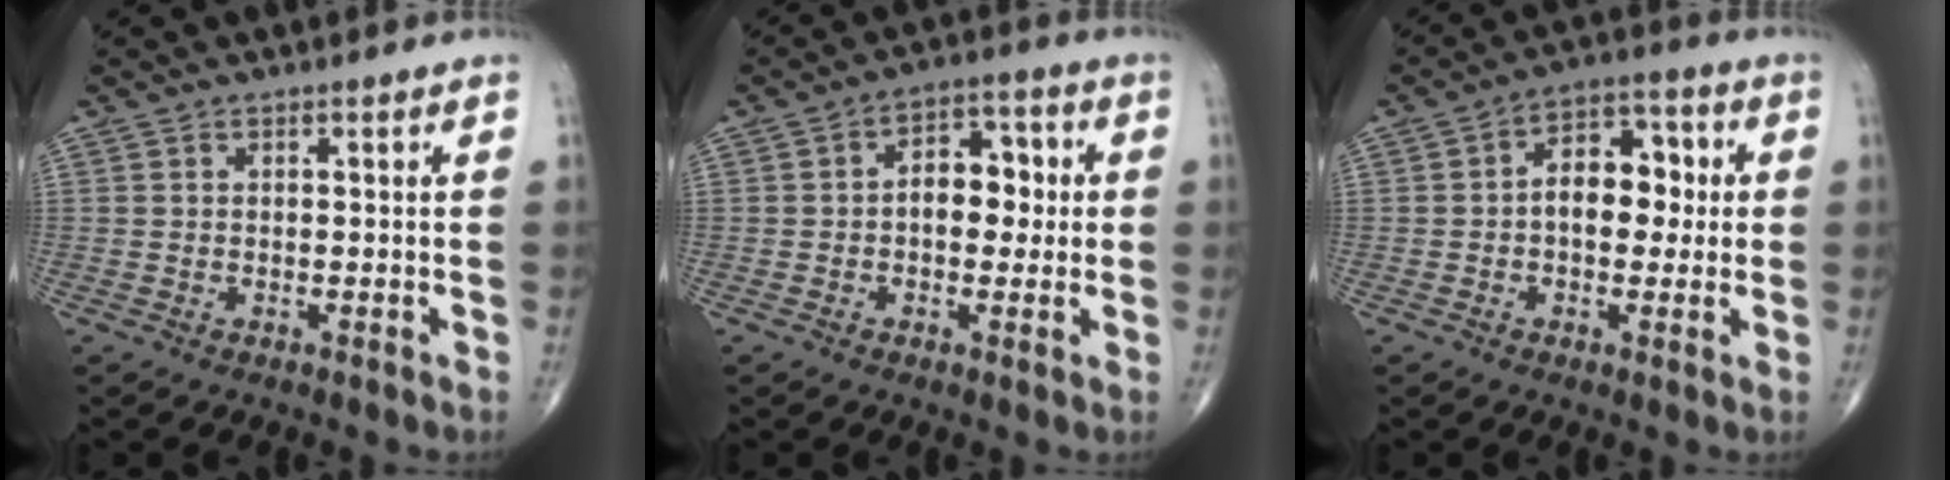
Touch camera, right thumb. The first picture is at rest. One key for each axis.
{"total": 8.2, "fx": 0.2, "fy": 5.3, "fz": 6.3, "tx": -0.057, "ty": 0.022, "tz": -0.005}
{"total": 9.8, "fx": 0.3, "fy": 6.3, "fz": 7.6, "tx": -0.079, "ty": 0.026, "tz": -0.004}